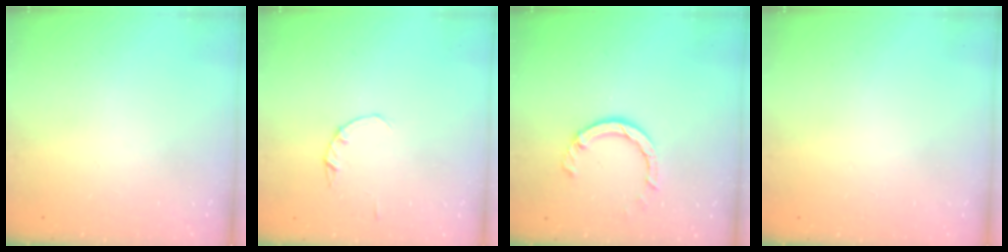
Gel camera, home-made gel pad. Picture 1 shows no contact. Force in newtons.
{"total": 1.4, "press": 1.3, "slide": 0.3}
{"total": 6.2, "press": 6.2, "slide": 0.9}
{"total": 2.6, "press": 2.6, "slide": 0.2}